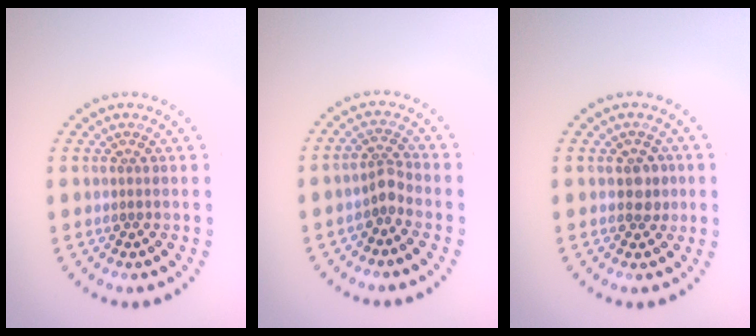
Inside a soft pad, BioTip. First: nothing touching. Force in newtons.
{"total": 2.0, "press": 1.5, "slide": 1.3}
{"total": 1.7, "press": 1.7, "slide": 0.3}